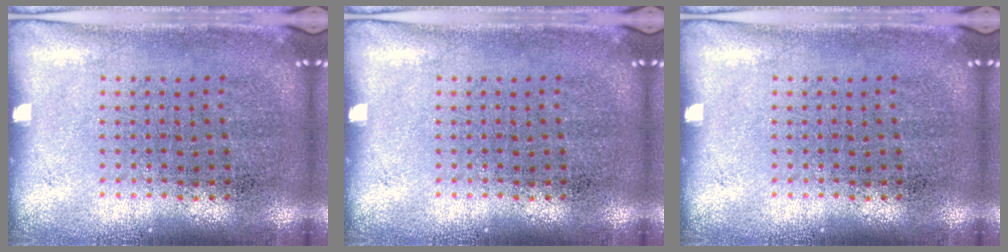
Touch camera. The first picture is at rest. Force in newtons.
{"total": 0.0}
{"total": 0.0}